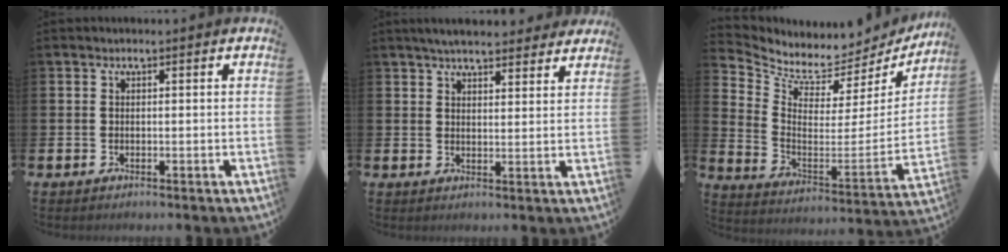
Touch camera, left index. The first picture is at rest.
{"total": 4.9, "force": [4.6, 0.9, 1.2], "torque": [-0.034, -0.016, 0.084]}
{"total": 6.5, "force": [6.0, 2.3, 1.1], "torque": [-0.061, -0.059, 0.098]}